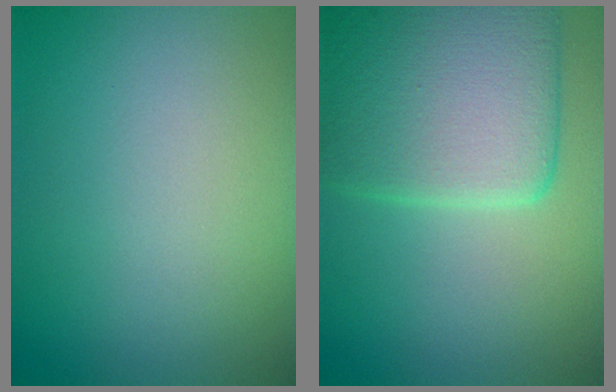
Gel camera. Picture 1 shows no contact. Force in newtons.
{"total": 8.6, "press": 8.6, "slide": 0.6}